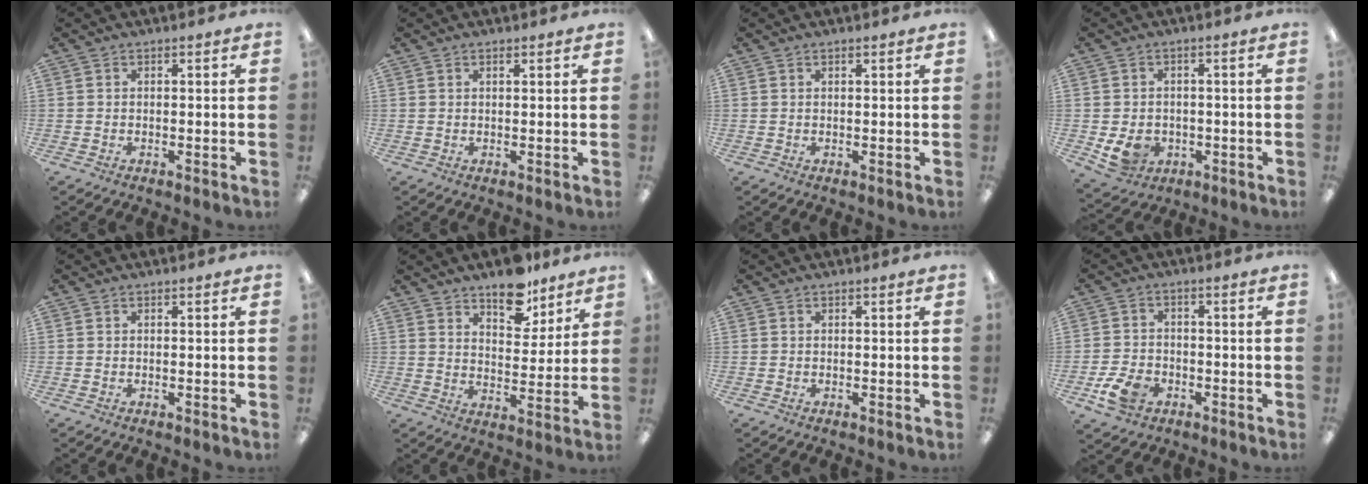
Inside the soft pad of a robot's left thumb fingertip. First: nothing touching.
{"total": 0.9, "force": [0.7, 0.2, 0.5], "torque": [-0.003, -0.003, 0.012]}
{"total": 0.6, "force": [0.5, 0.1, 0.3], "torque": [-0.006, 0.001, 0.009]}
{"total": 6.0, "force": [-1.5, 5.0, 3.0], "torque": [-0.061, 0.009, -0.025]}
{"total": 0.0}
{"total": 10.5, "force": [8.4, 4.8, 4.1], "torque": [-0.035, -0.057, 0.147]}
{"total": 0.0}
{"total": 6.9, "force": [-3.3, 4.8, 3.7], "torque": [-0.077, 0.016, -0.059]}